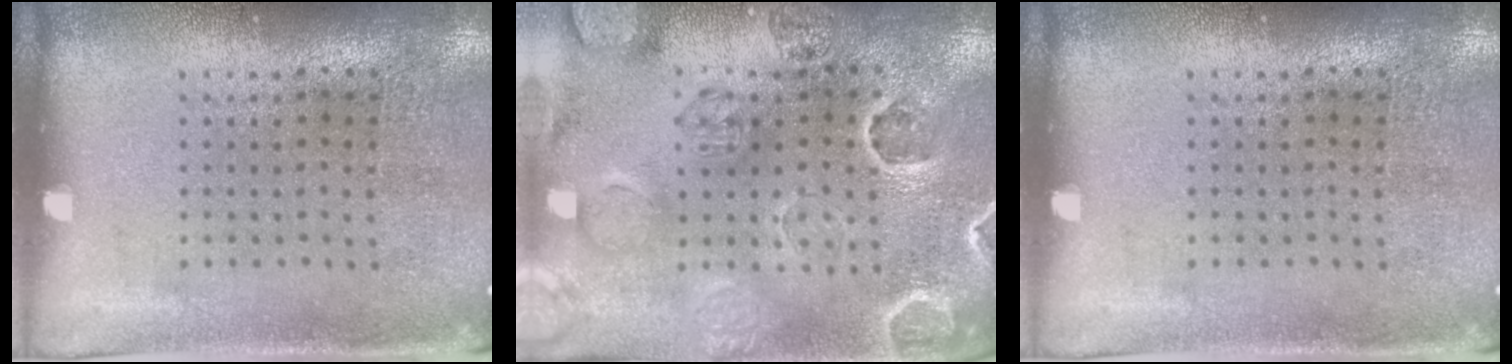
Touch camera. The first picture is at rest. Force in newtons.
{"total": 2.7, "press": 2.6, "slide": 0.8}
{"total": 0.0}